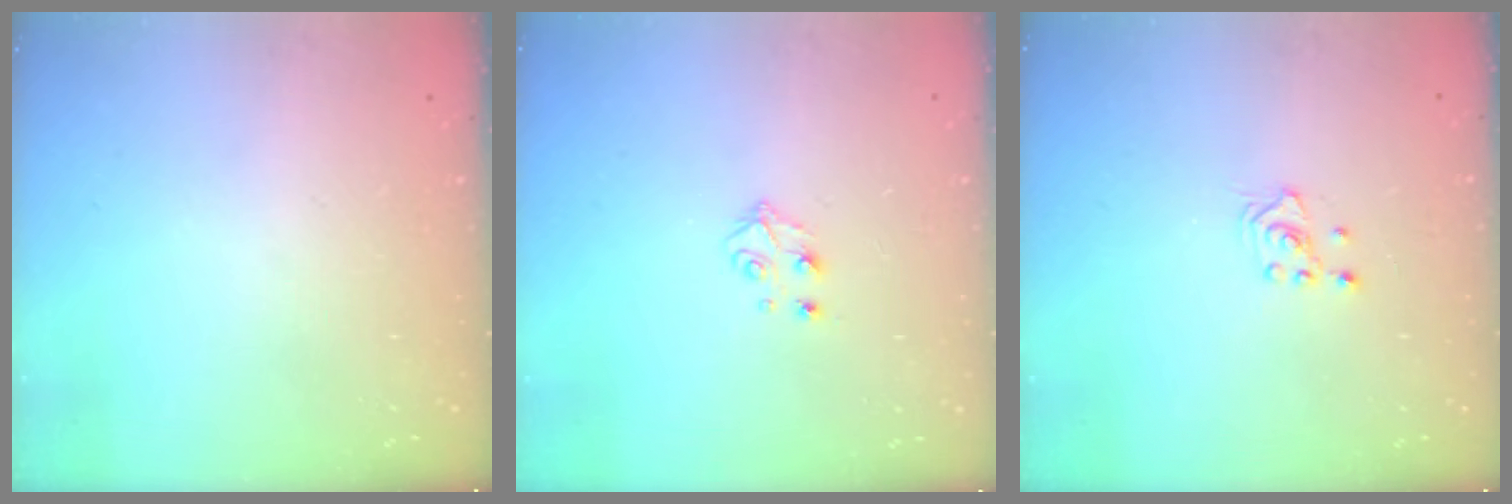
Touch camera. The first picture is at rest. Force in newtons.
{"total": 3.9, "press": 3.9, "slide": 0.5}
{"total": 2.1, "press": 2.1, "slide": 0.2}